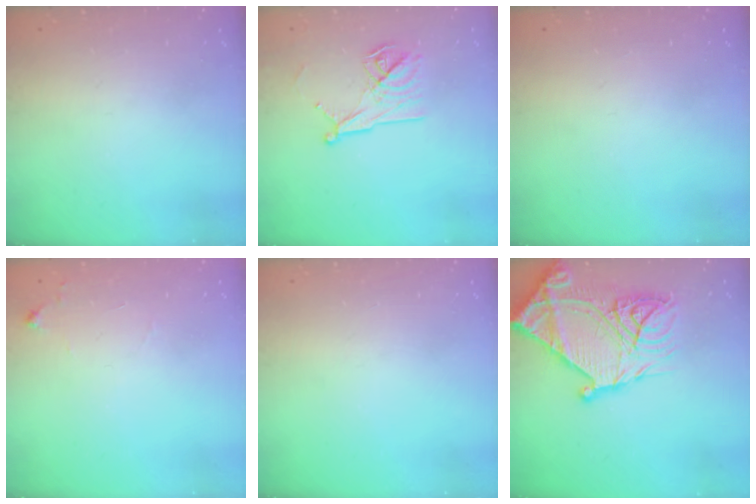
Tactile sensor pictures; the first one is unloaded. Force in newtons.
{"total": 12.0, "press": 12.0, "slide": 0.1}
{"total": 0.0}
{"total": 6.7, "press": 6.7, "slide": 0.9}
{"total": 0.0}
{"total": 28.1, "press": 27.9, "slide": 3.3}